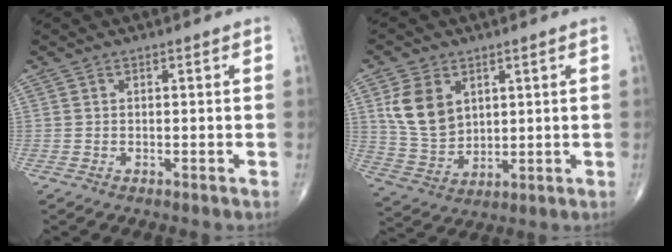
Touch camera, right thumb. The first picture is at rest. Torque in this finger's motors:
{"motor_torque": [1.35, 1.17, 0.47, -0.56, 0.24]}